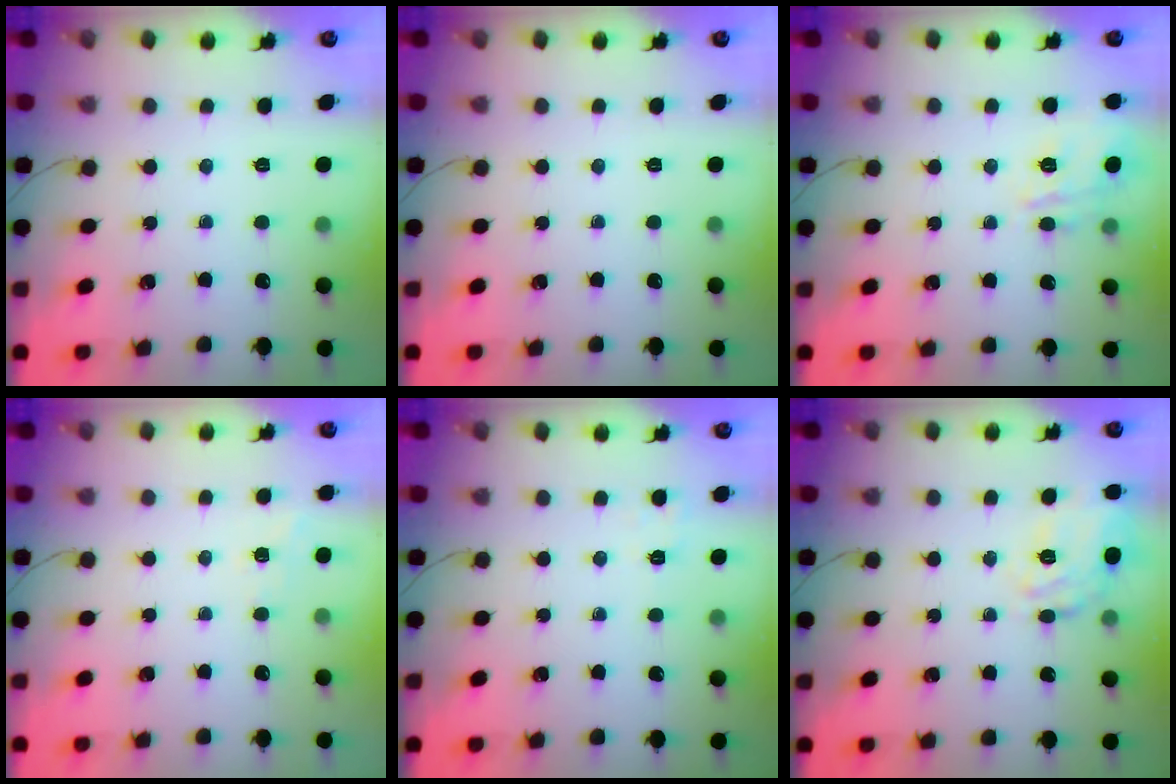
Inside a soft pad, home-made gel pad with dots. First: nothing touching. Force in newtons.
{"total": 0.0}
{"total": 9.2, "press": 9.1, "slide": 0.6}
{"total": 2.7, "press": 2.2, "slide": 1.6}
{"total": 2.1, "press": 1.4, "slide": 1.6}
{"total": 12.4, "press": 12.2, "slide": 1.9}